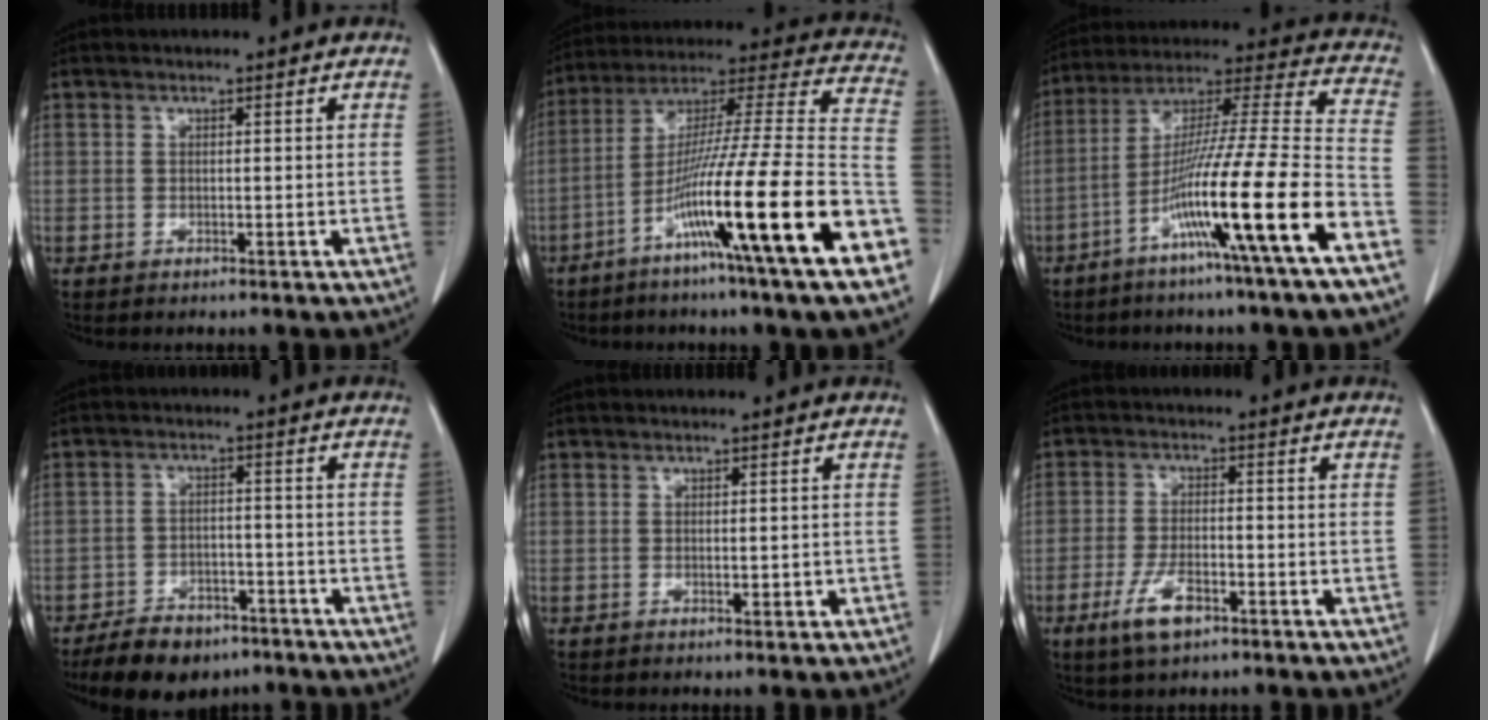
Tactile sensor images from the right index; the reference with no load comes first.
{"total": 28.1, "force": [-11.8, 0.2, 25.5], "torque": [-0.350, -0.033, -0.206]}
{"total": 21.4, "force": [-10.0, -1.2, 18.9], "torque": [-0.319, -0.030, -0.182]}
{"total": 9.8, "force": [-7.5, 4.7, 4.3], "torque": [-0.068, -0.003, -0.120]}
{"total": 1.1, "force": [-0.3, 0.4, 1.0], "torque": [-0.018, -0.002, -0.002]}
{"total": 6.0, "force": [-3.4, 2.0, 4.6], "torque": [-0.094, -0.006, -0.060]}